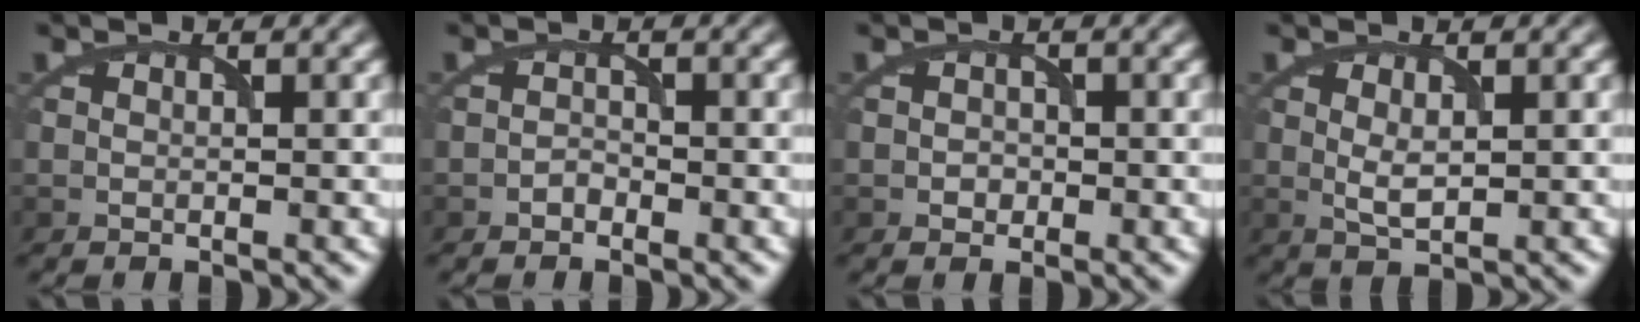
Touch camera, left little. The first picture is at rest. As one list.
[{"total": 0.8, "force": [-0.6, 0.5, 0.2], "torque": [-0.004, 0.002, -0.013]}, {"total": 1.0, "force": [-0.3, 0.9, 0.3], "torque": [-0.002, -0.002, -0.008]}, {"total": 1.8, "force": [0.4, 0.7, 1.6], "torque": [-0.035, -0.003, 0.011]}]